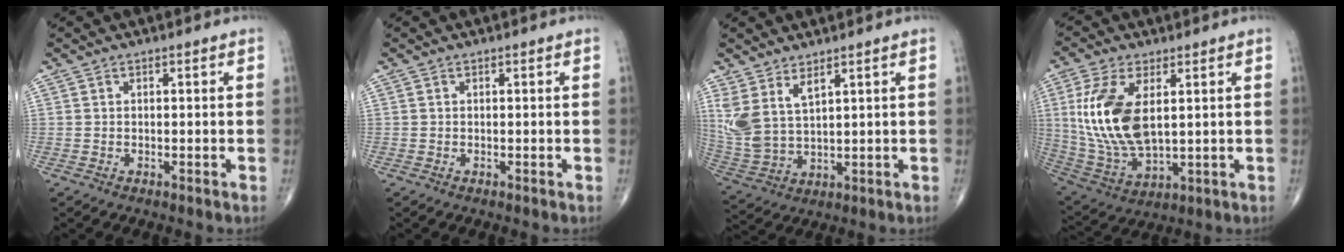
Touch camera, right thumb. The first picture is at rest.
{"total": 0.0}
{"total": 8.4, "force": [4.6, 3.6, 6.0], "torque": [-0.128, -0.022, 0.107]}
{"total": 15.9, "force": [3.0, 7.9, 13.4], "torque": [-0.278, -0.014, 0.072]}